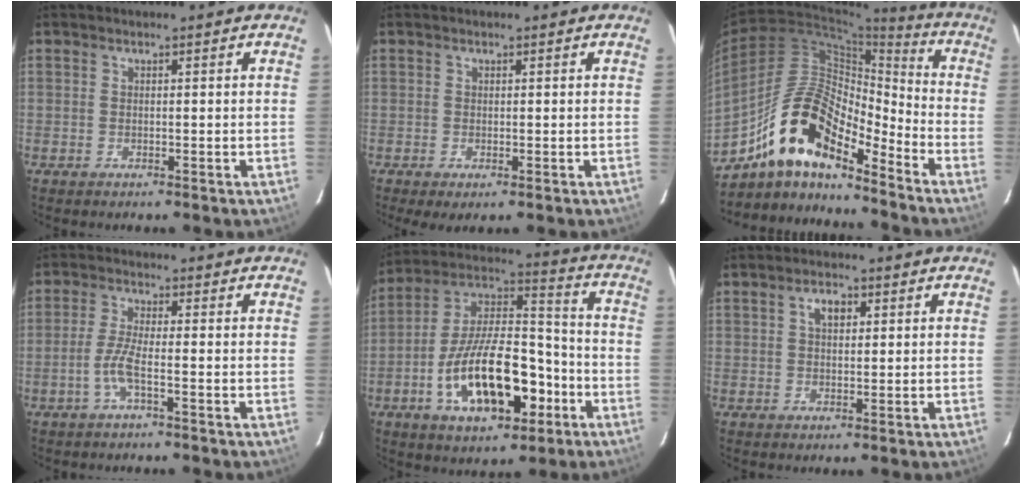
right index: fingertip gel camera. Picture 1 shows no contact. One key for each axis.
{"total": 1.4, "fx": -0.1, "fy": 0.5, "fz": 1.3, "tx": -0.026, "ty": -0.006, "tz": -0.001}
{"total": 16.4, "fx": -12.0, "fy": 5.4, "fz": 9.7, "tx": -0.169, "ty": 0.015, "tz": -0.233}
{"total": 4.3, "fx": -1.9, "fy": 0.2, "fz": 3.9, "tx": -0.090, "ty": 0.000, "tz": -0.039}
{"total": 21.2, "fx": -7.7, "fy": 9.9, "fz": 17.1, "tx": -0.314, "ty": 0.014, "tz": -0.120}
{"total": 3.1, "fx": 1.1, "fy": 1.8, "fz": 2.2, "tx": -0.037, "ty": 0.010, "tz": 0.019}